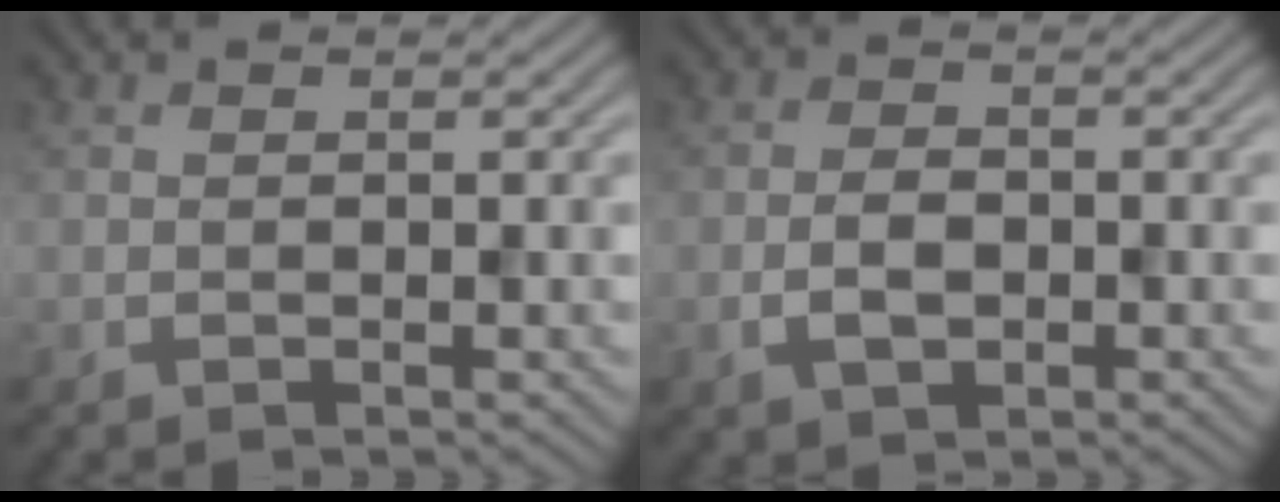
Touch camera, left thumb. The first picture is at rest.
{"total": 3.3, "force": [-1.1, 1.9, 2.4], "torque": [-0.047, 0.001, -0.022]}